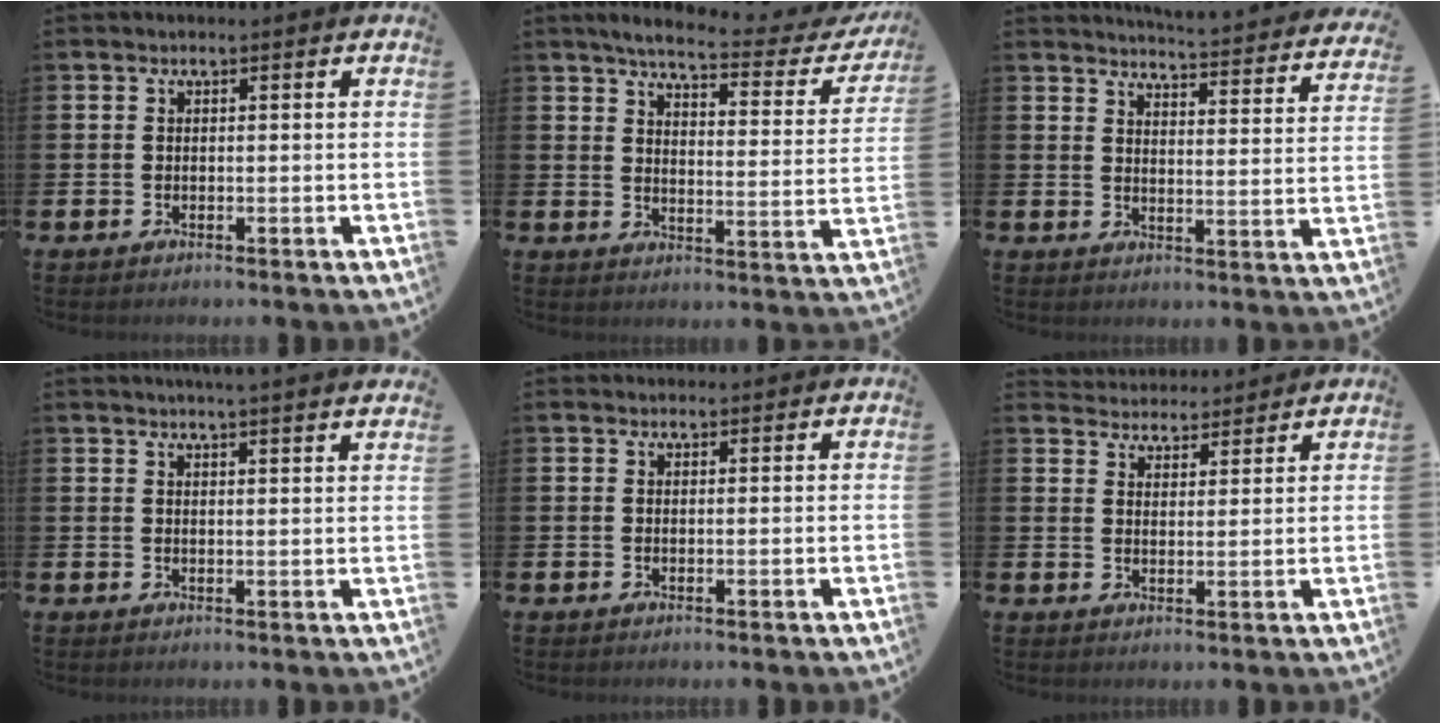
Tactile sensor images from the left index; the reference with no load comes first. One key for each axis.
{"total": 5.3, "fx": 4.6, "fy": 0.9, "fz": 2.6, "tx": -0.058, "ty": -0.033, "tz": 0.068}
{"total": 4.8, "fx": 4.8, "fy": -0.2, "fz": 0.7, "tx": -0.019, "ty": -0.044, "tz": 0.079}
{"total": 3.3, "fx": 3.1, "fy": -0.8, "fz": 0.0, "tx": -0.001, "ty": -0.021, "tz": 0.057}
{"total": 0.9, "fx": 0.8, "fy": 0.2, "fz": 0.1, "tx": 0.017, "ty": -0.006, "tz": 0.012}
{"total": 4.1, "fx": 4.0, "fy": 0.8, "fz": -0.4, "tx": -0.003, "ty": -0.026, "tz": 0.072}